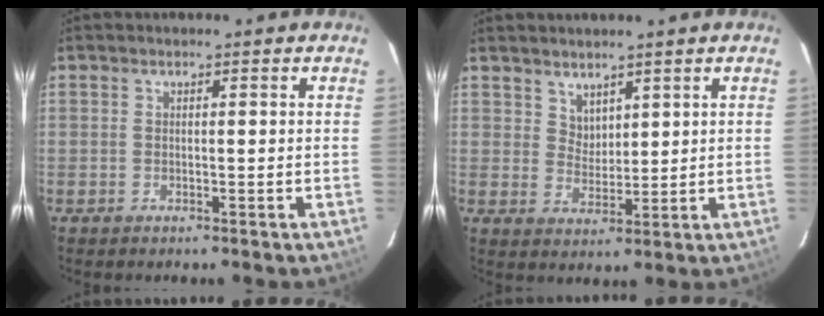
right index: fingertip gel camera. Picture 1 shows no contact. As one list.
[{"total": 3.6, "force": [2.8, 2.2, 0.6], "torque": [-0.002, 0.006, 0.057]}]